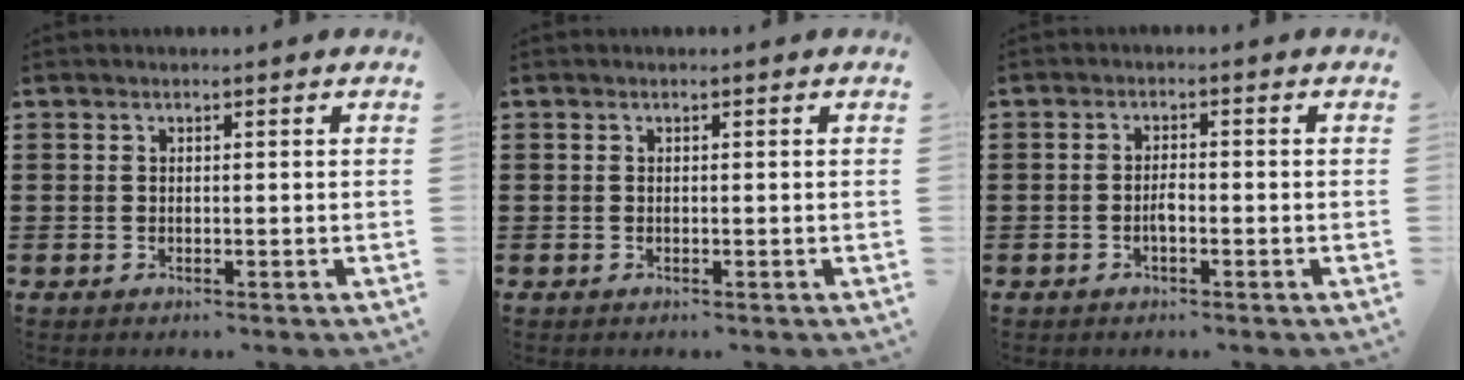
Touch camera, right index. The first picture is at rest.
{"total": 0.0}
{"total": 2.2, "force": [-0.8, 0.7, 1.9], "torque": [-0.044, 0.001, -0.018]}